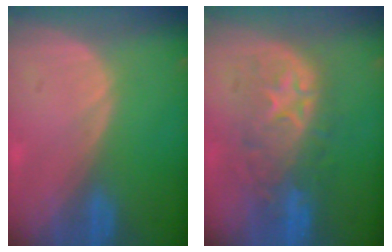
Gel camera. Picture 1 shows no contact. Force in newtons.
{"total": 9.0, "press": 8.7, "slide": 2.3}